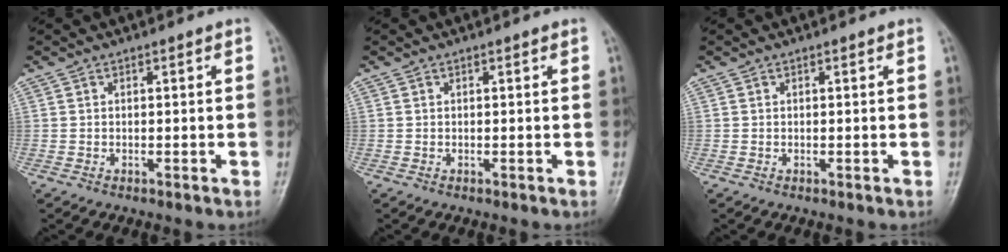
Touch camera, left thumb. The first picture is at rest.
{"total": 0.0}
{"total": 0.0}